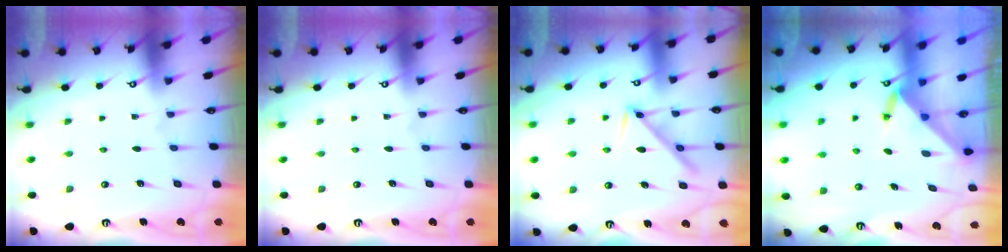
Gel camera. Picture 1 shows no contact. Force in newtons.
{"total": 0.0}
{"total": 8.9, "press": 8.9, "slide": 0.3}
{"total": 3.6, "press": 3.6, "slide": 0.4}